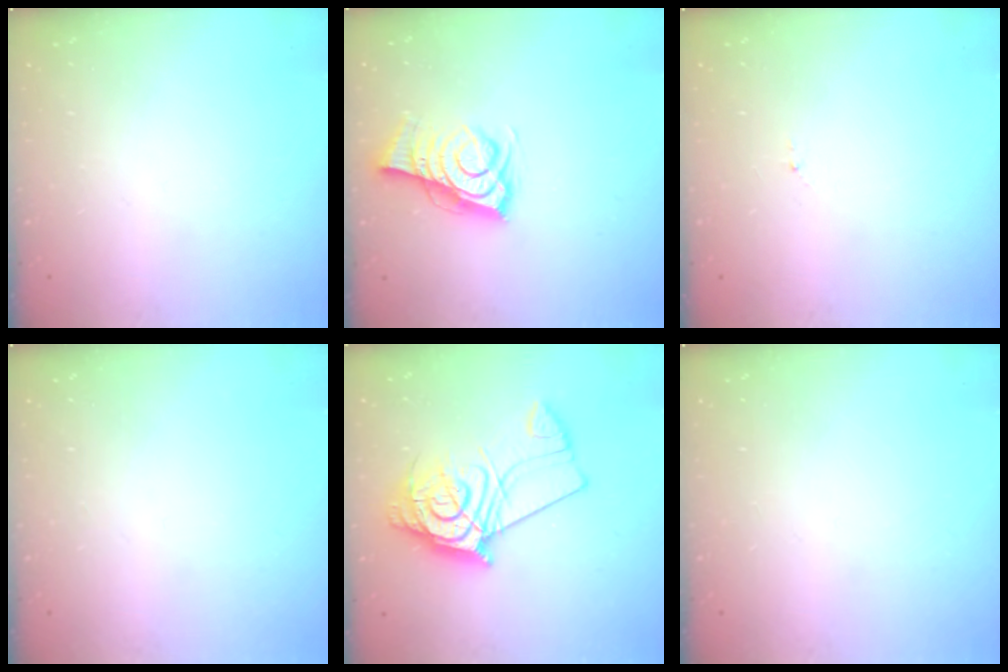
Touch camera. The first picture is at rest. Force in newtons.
{"total": 8.8, "press": 8.6, "slide": 1.8}
{"total": 3.3, "press": 3.3, "slide": 0.3}
{"total": 0.0}
{"total": 13.5, "press": 13.4, "slide": 1.4}
{"total": 0.0}